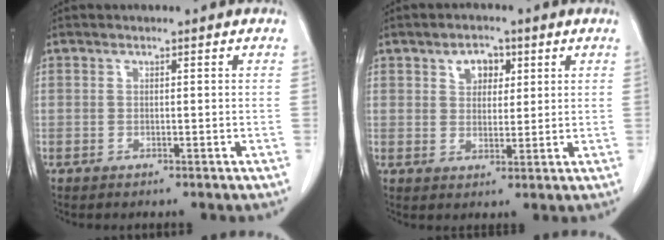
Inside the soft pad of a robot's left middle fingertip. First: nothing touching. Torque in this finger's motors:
{"motor_torque": [0.54, -0.44, -0.05, 0.03]}